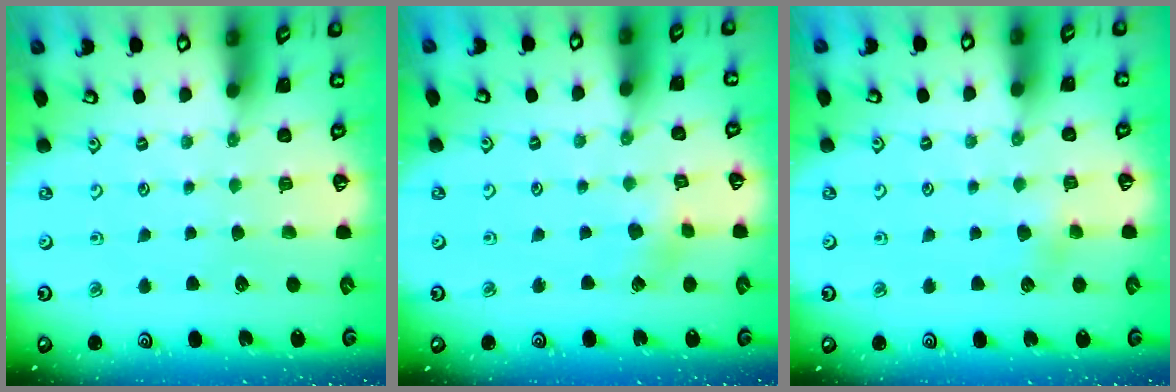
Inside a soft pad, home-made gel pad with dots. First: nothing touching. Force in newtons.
{"total": 2.8, "press": 2.7, "slide": 0.8}
{"total": 2.4, "press": 2.4, "slide": 0.4}